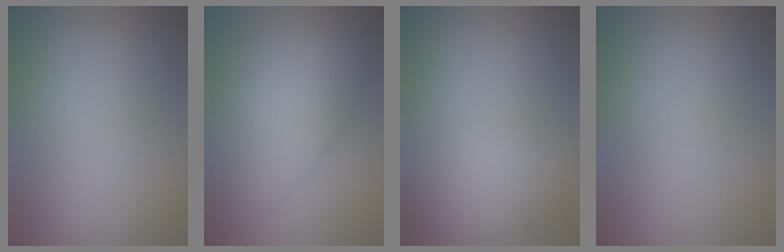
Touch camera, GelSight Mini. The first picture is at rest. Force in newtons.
{"total": 8.5, "press": 8.5, "slide": 0.0}
{"total": 2.9, "press": 2.9, "slide": 0.1}
{"total": 0.0}